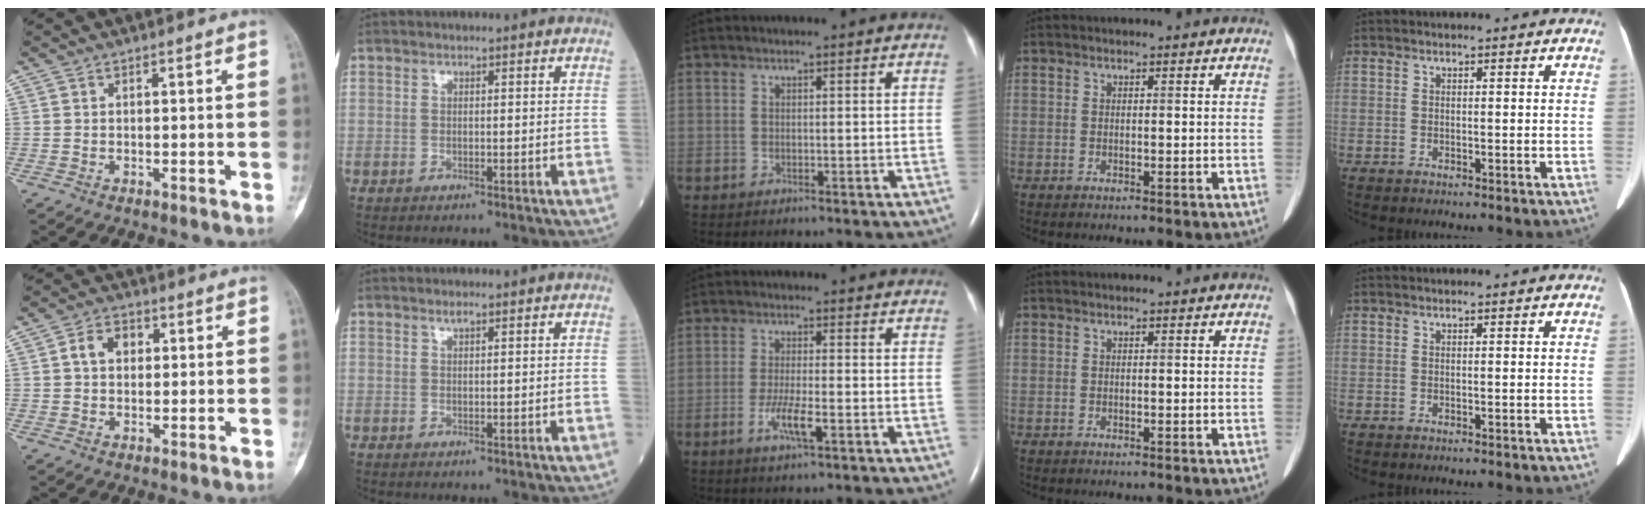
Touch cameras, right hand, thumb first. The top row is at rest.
{"thumb": {"total": 5.0, "force": [1.0, 3.7, 3.2], "torque": [-0.043, 0.011, 0.011]}, "index": {"total": 0.7, "force": [0.6, 0.1, 0.5], "torque": [-0.010, 0.000, 0.011]}, "middle": {"total": 4.4, "force": [-1.9, 0.4, 3.9], "torque": [-0.081, -0.006, -0.035]}}